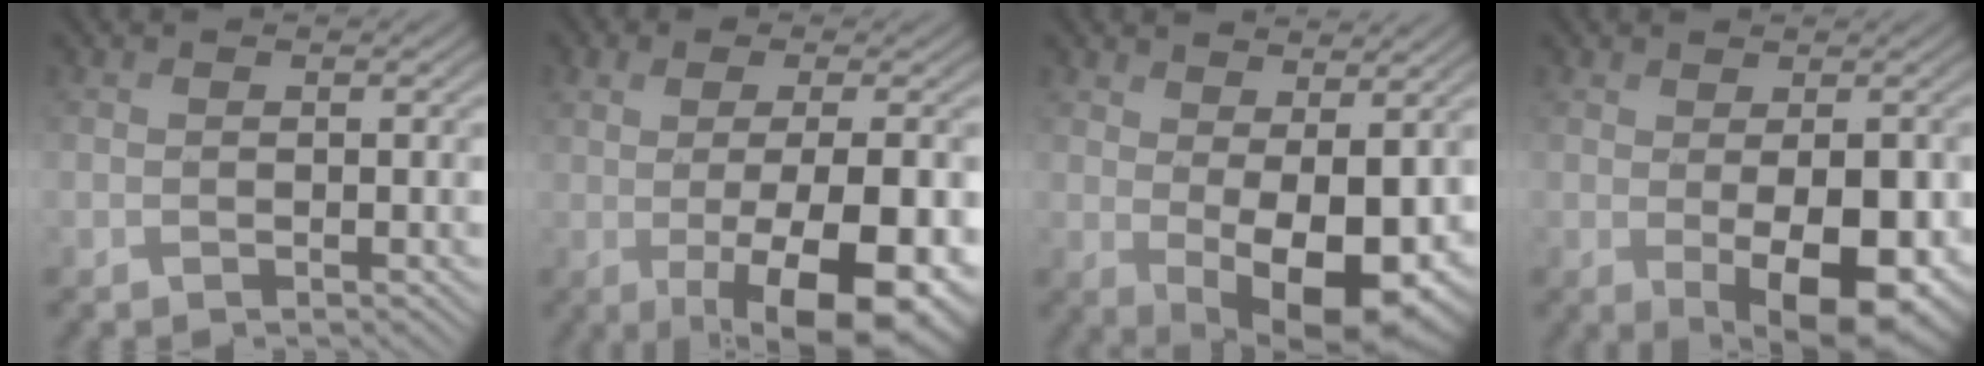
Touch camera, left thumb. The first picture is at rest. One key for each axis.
{"total": 12.2, "fx": -1.9, "fy": 4.6, "fz": 11.2, "tx": -0.152, "ty": -0.005, "tz": -0.021}
{"total": 10.9, "fx": 0.0, "fy": 5.4, "fz": 9.5, "tx": -0.156, "ty": -0.019, "tz": 0.014}
{"total": 9.2, "fx": -1.3, "fy": 4.3, "fz": 8.0, "tx": -0.119, "ty": -0.020, "tz": -0.003}